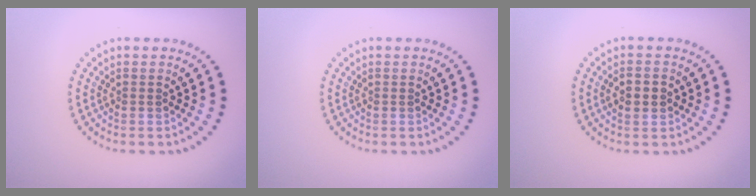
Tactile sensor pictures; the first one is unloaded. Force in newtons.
{"total": 0.0}
{"total": 2.7, "press": 2.7, "slide": 0.1}